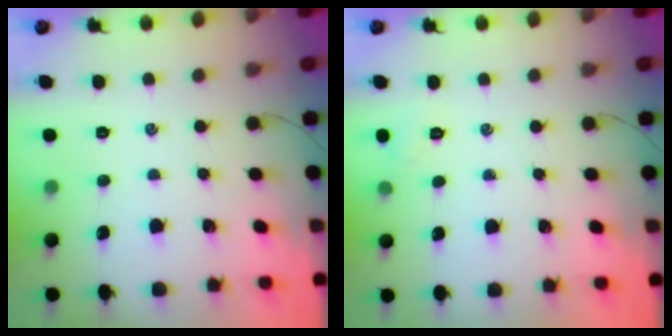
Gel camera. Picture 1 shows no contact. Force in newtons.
{"total": 4.5, "press": 4.3, "slide": 1.3}